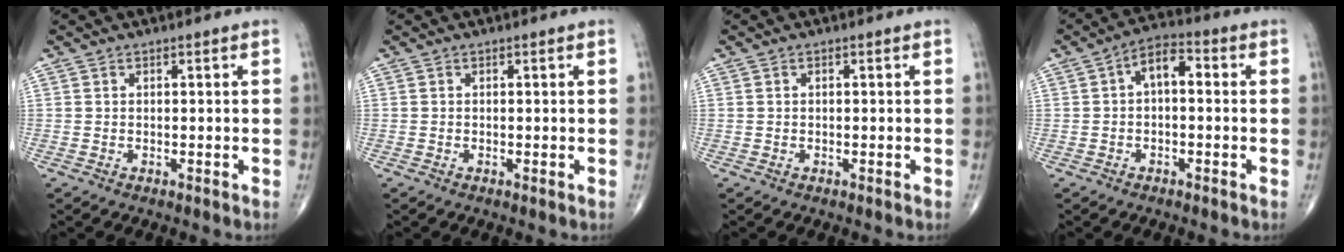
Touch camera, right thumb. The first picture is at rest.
{"total": 0.0}
{"total": 0.0}
{"total": 5.7, "force": [0.3, 3.2, 4.8], "torque": [-0.065, 0.025, -0.008]}